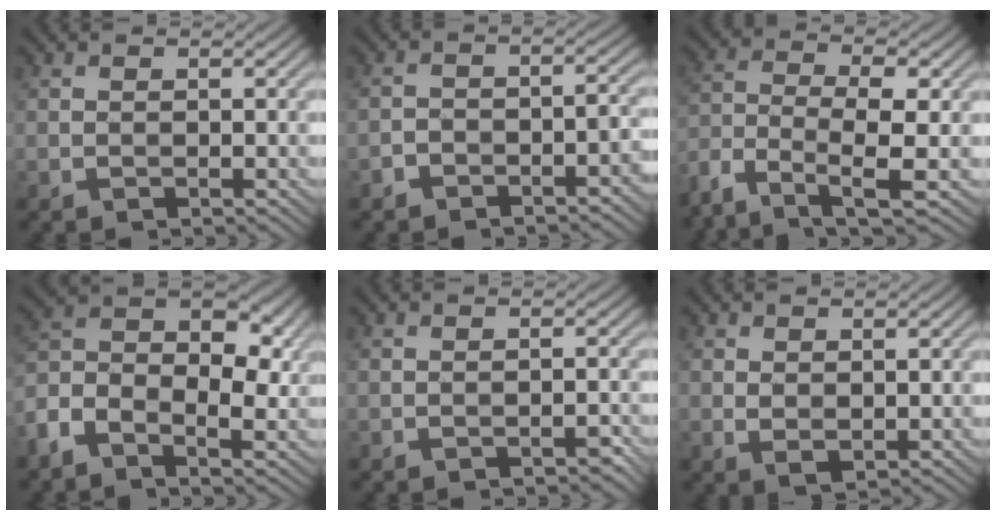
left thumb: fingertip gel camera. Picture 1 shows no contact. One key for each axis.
{"total": 4.4, "fx": -3.2, "fy": 2.2, "fz": 2.1, "tx": -0.024, "ty": 0.004, "tz": -0.055}
{"total": 8.1, "fx": -4.6, "fy": 2.8, "fz": 6.0, "tx": -0.124, "ty": -0.007, "tz": -0.097}
{"total": 10.3, "fx": -2.4, "fy": 6.6, "fz": 7.5, "tx": -0.149, "ty": 0.002, "tz": -0.062}
{"total": 0.8, "fx": -0.6, "fy": 0.3, "fz": 0.5, "tx": -0.006, "ty": 0.001, "tz": -0.009}
{"total": 1.9, "fx": 0.6, "fy": 1.2, "fz": 1.4, "tx": -0.028, "ty": -0.006, "tz": 0.016}